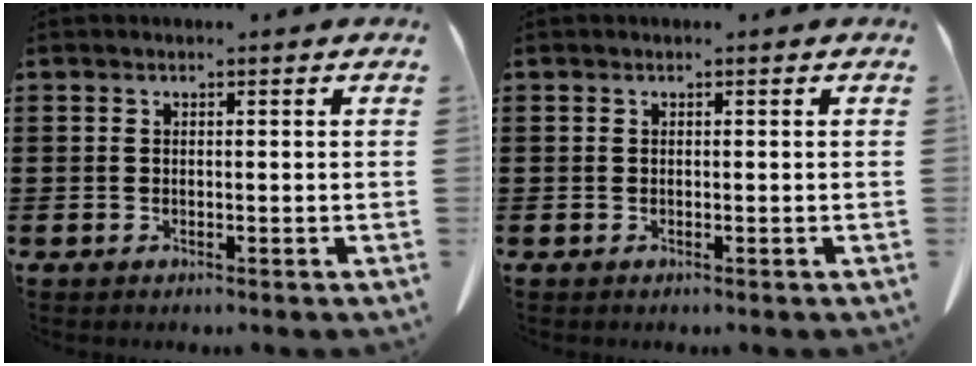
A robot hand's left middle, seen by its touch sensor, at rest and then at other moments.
{"total": 0.0}